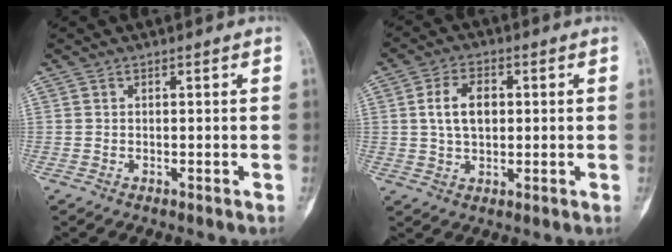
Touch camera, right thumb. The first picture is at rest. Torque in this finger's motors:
{"motor_torque": [1.25, 1.22, 0.51, -0.49, 0.28]}